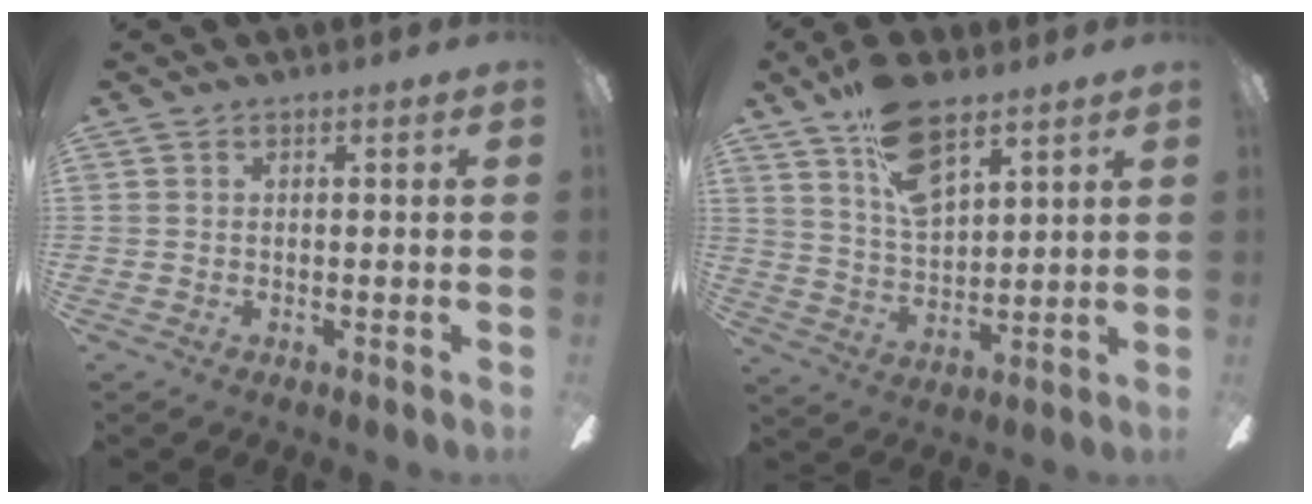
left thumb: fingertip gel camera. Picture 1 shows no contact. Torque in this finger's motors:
{"motor_torque": [1.62, 1.14, 0.94, -0.94, 0.10]}